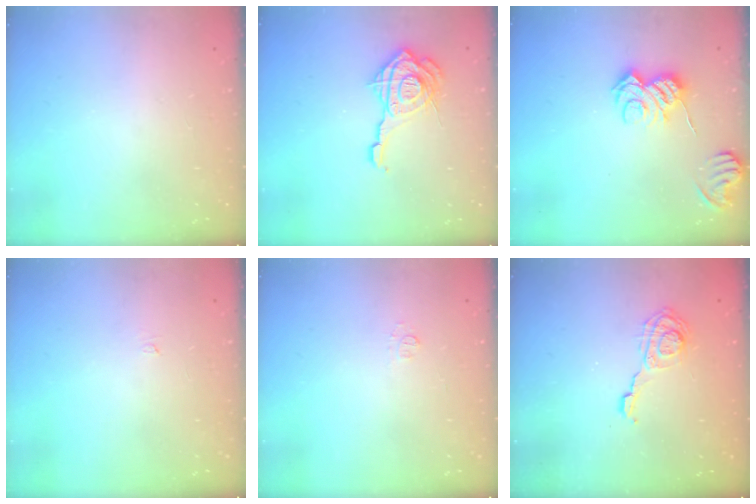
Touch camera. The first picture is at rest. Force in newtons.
{"total": 15.1, "press": 14.9, "slide": 2.1}
{"total": 8.0, "press": 7.9, "slide": 0.8}
{"total": 2.6, "press": 2.6, "slide": 0.3}
{"total": 3.5, "press": 3.5, "slide": 0.5}
{"total": 7.7, "press": 7.7, "slide": 0.2}